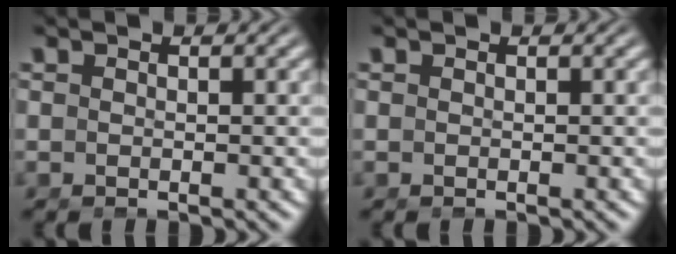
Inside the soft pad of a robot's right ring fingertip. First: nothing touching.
{"total": 0.0}